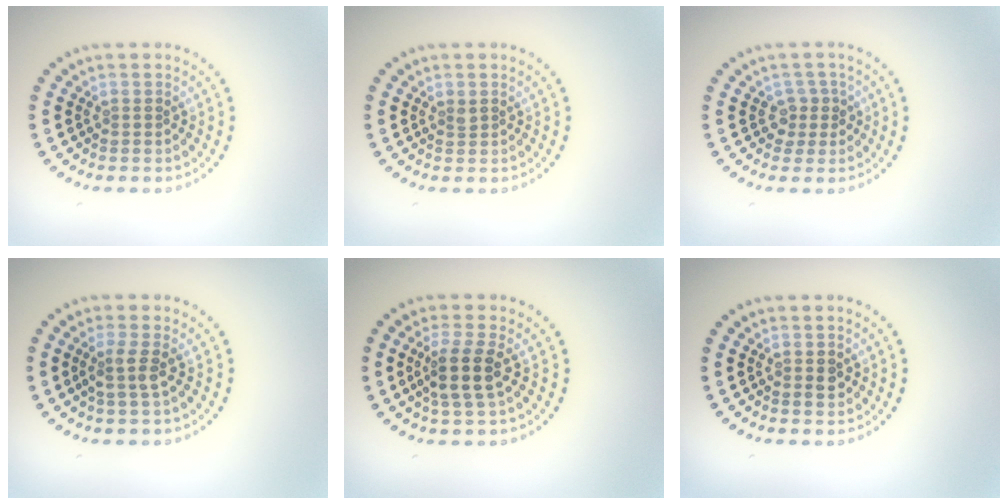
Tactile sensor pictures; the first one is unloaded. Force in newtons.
{"total": 0.6, "press": 0.5, "slide": 0.3}
{"total": 1.9, "press": 1.4, "slide": 1.2}
{"total": 1.9, "press": 1.5, "slide": 1.1}
{"total": 3.2, "press": 2.7, "slide": 1.8}
{"total": 1.2, "press": 1.2, "slide": 0.2}